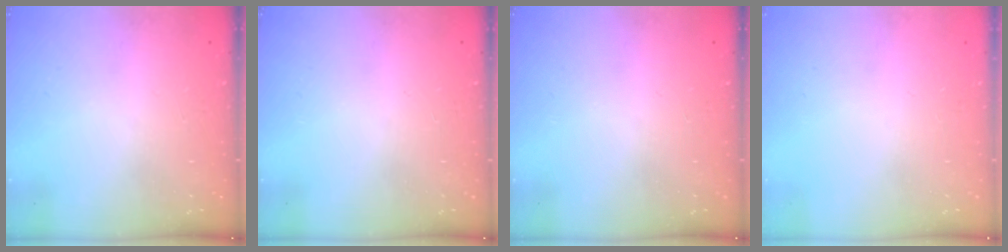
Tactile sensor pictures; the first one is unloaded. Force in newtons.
{"total": 0.0}
{"total": 0.0}
{"total": 0.0}